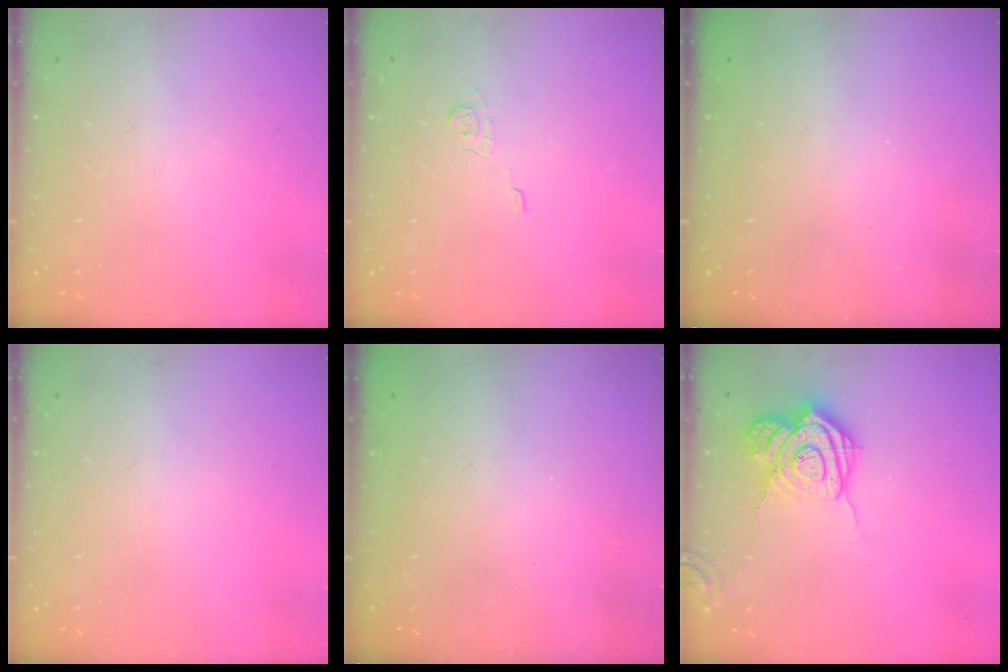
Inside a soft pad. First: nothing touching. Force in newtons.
{"total": 3.8, "press": 3.8, "slide": 0.5}
{"total": 2.3, "press": 2.2, "slide": 0.8}
{"total": 0.0}
{"total": 2.2, "press": 2.1, "slide": 0.8}
{"total": 16.0, "press": 15.9, "slide": 1.5}